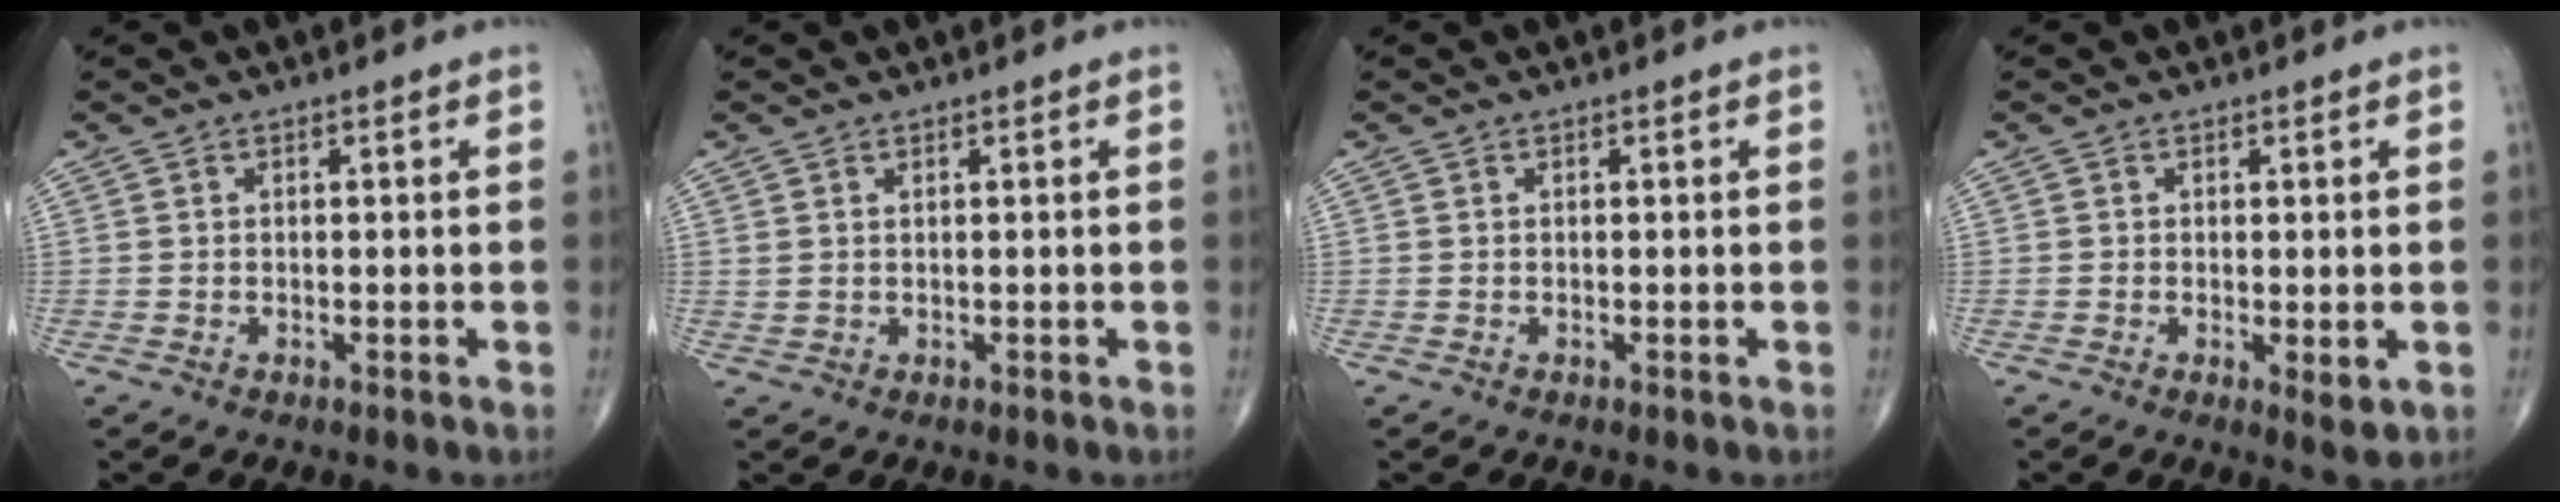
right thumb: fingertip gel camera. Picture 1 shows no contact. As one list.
[{"total": 0.8, "force": [0.4, 0.4, 0.5], "torque": [-0.012, 0.007, 0.013]}, {"total": 0.0}, {"total": 2.7, "force": [-0.5, 1.0, 2.4], "torque": [-0.035, -0.009, -0.009]}]